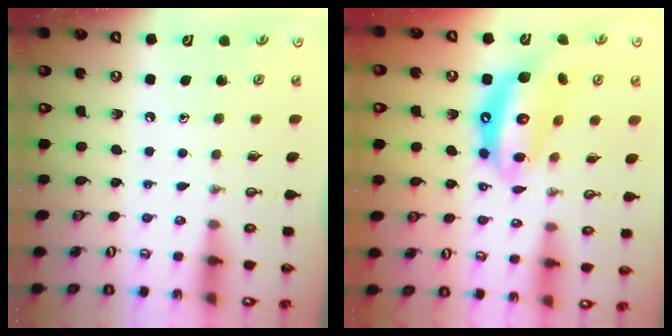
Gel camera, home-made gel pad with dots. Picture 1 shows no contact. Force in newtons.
{"total": 15.1, "press": 15.0, "slide": 1.7}